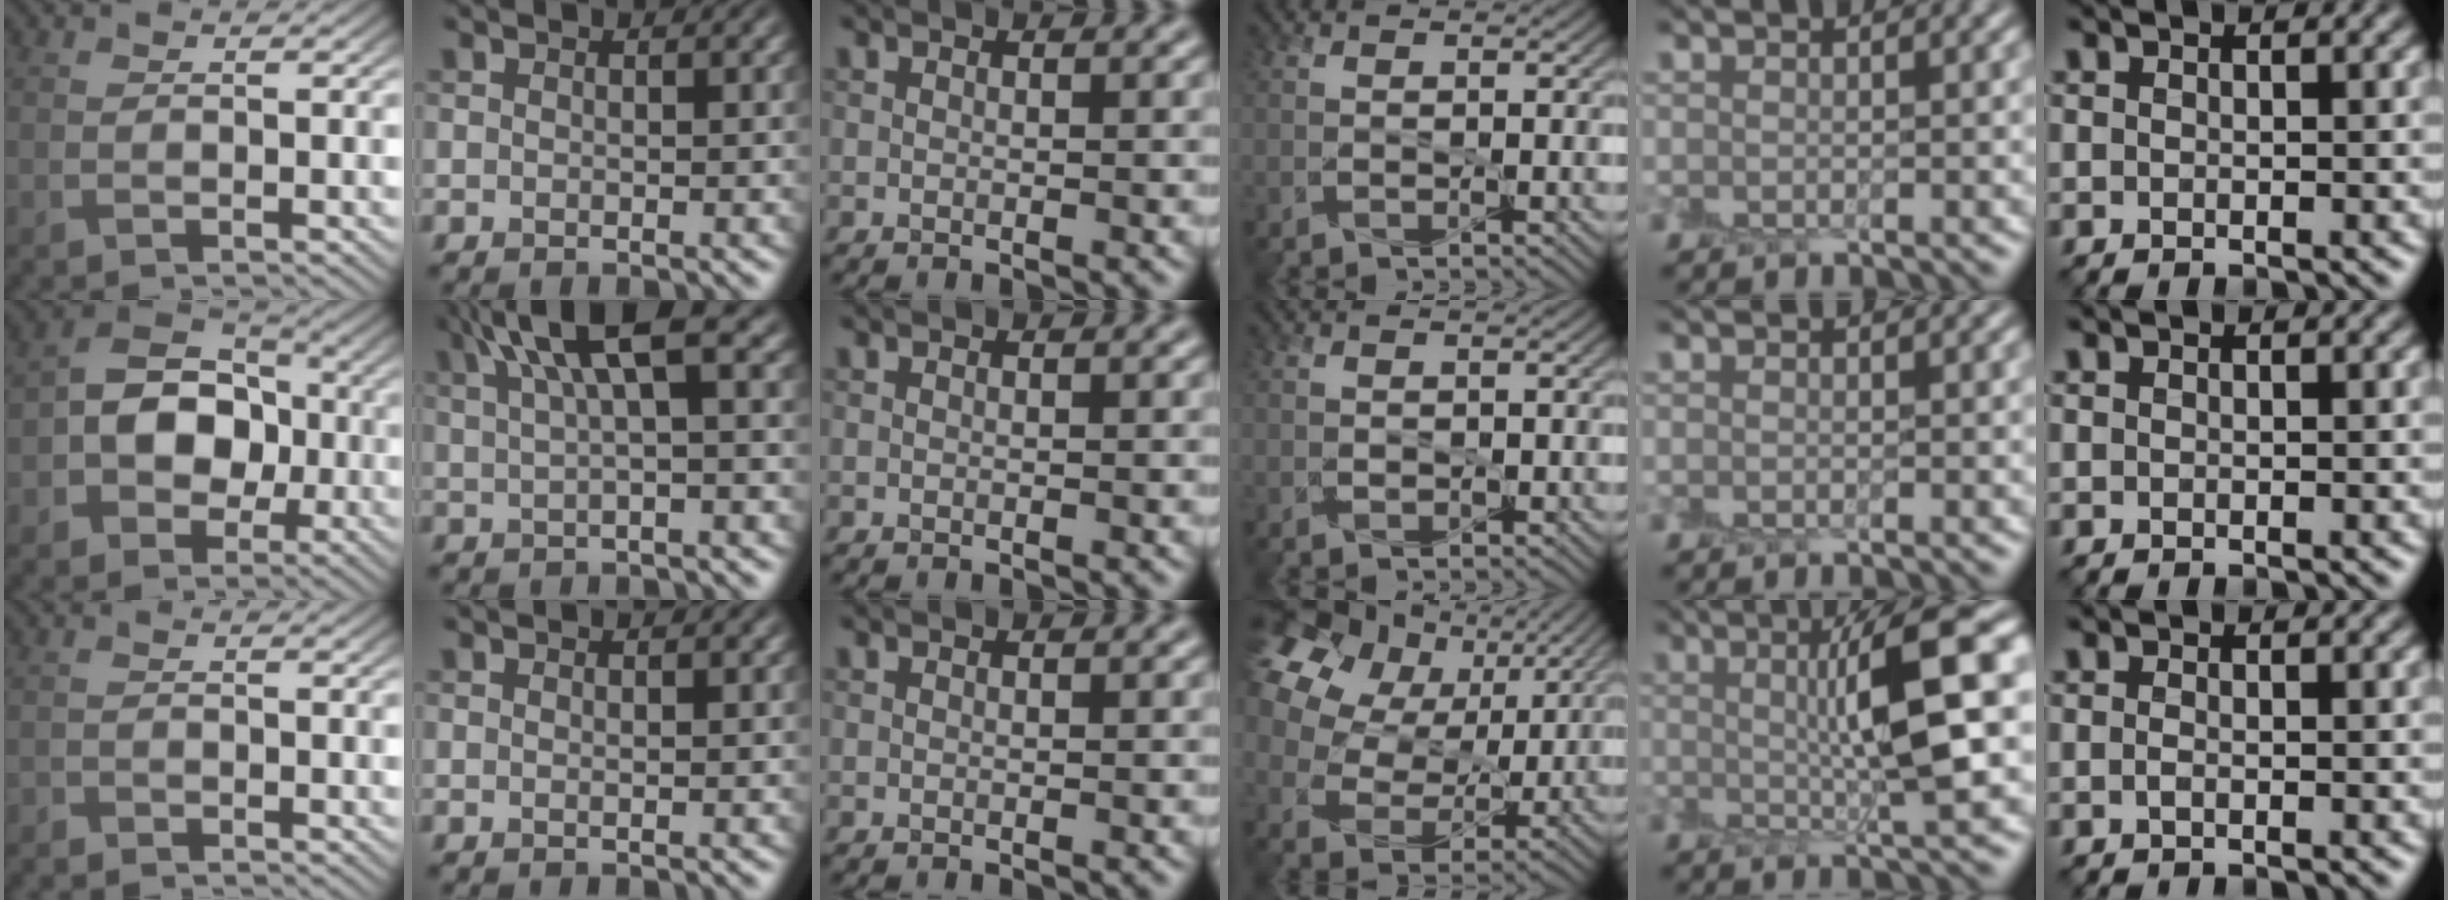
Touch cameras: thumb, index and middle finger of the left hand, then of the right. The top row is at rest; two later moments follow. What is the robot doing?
{"motion": "peel", "object": "envelope seal"}